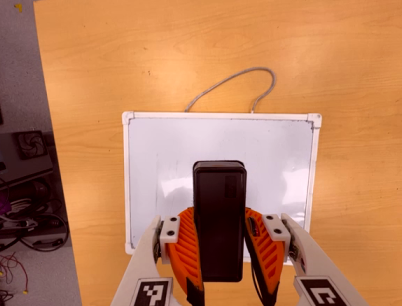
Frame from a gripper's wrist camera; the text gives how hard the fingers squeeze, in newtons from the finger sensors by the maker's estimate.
{"total": 6.9, "left": 5.6, "right": 8.1}